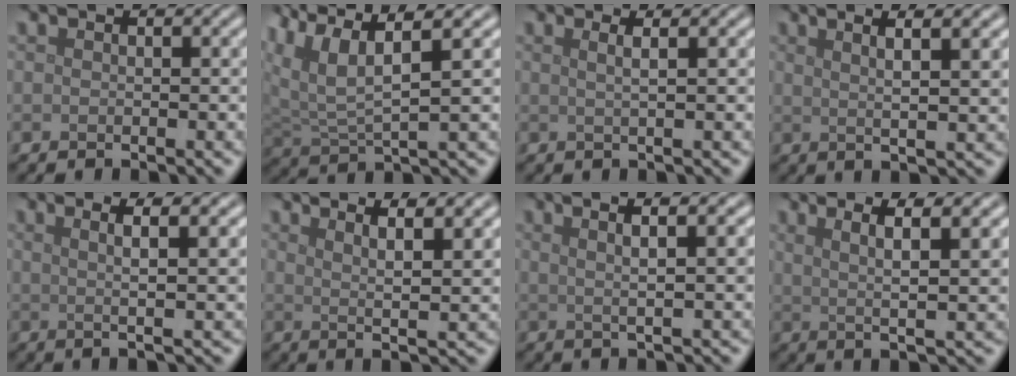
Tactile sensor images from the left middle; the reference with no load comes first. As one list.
[{"total": 7.8, "force": [4.7, 2.5, 5.7], "torque": [-0.135, 0.016, 0.089]}, {"total": 2.3, "force": [0.9, 1.0, 1.8], "torque": [-0.012, 0.003, -0.012]}, {"total": 6.1, "force": [2.9, 1.6, 5.2], "torque": [-0.058, 0.023, 0.022]}, {"total": 4.9, "force": [1.8, 1.1, 4.4], "torque": [-0.061, 0.013, 0.014]}, {"total": 6.6, "force": [3.5, 1.6, 5.3], "torque": [-0.058, 0.019, 0.035]}, {"total": 6.5, "force": [3.2, 1.9, 5.3], "torque": [-0.061, 0.027, 0.020]}, {"total": 6.4, "force": [2.8, 1.3, 5.6], "torque": [-0.077, 0.015, 0.037]}]